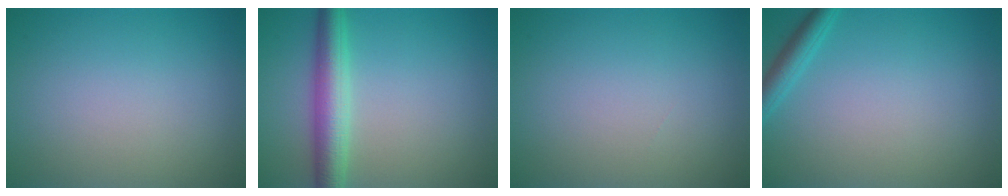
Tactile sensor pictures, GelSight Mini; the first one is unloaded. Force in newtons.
{"total": 4.4, "press": 4.4, "slide": 0.2}
{"total": 0.0}
{"total": 2.0, "press": 2.0, "slide": 0.1}